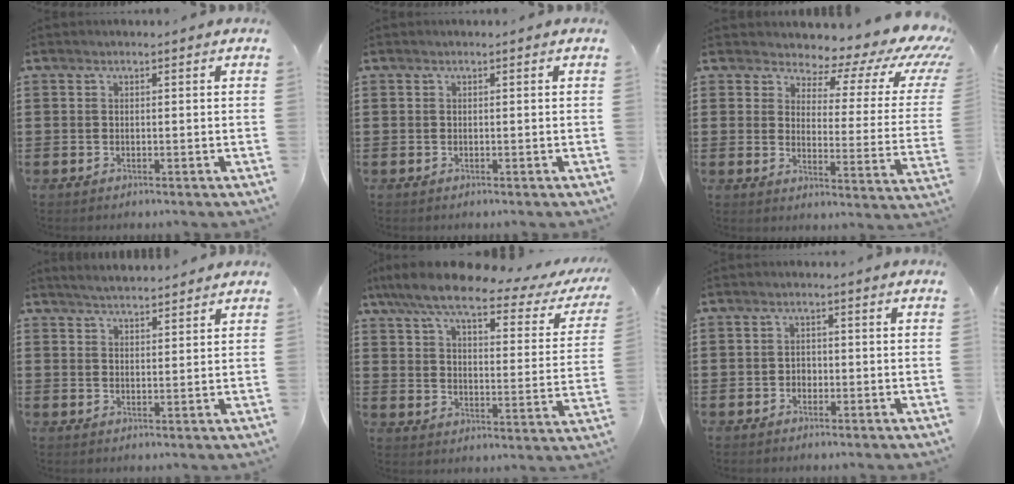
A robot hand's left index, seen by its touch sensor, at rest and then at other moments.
{"total": 0.0}
{"total": 5.8, "force": [4.3, 2.2, 3.1], "torque": [-0.062, -0.038, 0.067]}
{"total": 3.0, "force": [2.9, 0.0, 0.3], "torque": [-0.015, -0.005, 0.054]}
{"total": 8.5, "force": [6.5, 1.4, 5.3], "torque": [-0.130, -0.031, 0.109]}
{"total": 1.2, "force": [-0.4, 1.0, 0.5], "torque": [-0.013, 0.003, -0.010]}